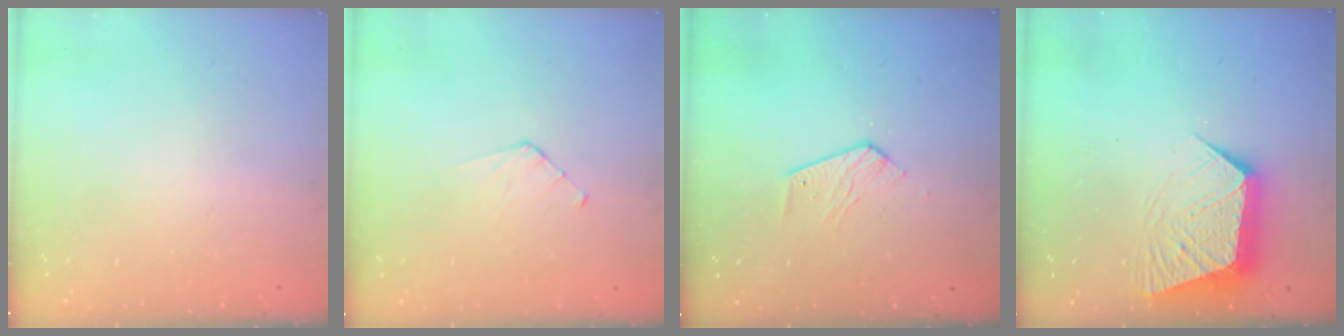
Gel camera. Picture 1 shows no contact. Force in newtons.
{"total": 3.2, "press": 3.1, "slide": 0.3}
{"total": 5.6, "press": 5.6, "slide": 0.5}
{"total": 11.2, "press": 11.1, "slide": 0.8}